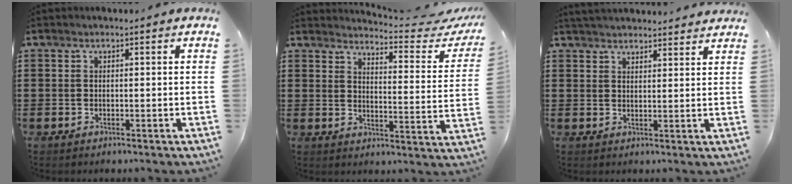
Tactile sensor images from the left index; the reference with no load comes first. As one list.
[{"total": 4.0, "force": [3.7, -0.2, 1.5], "torque": [-0.037, -0.034, 0.054]}, {"total": 3.0, "force": [3.0, 0.0, 0.1], "torque": [-0.011, -0.006, 0.056]}]